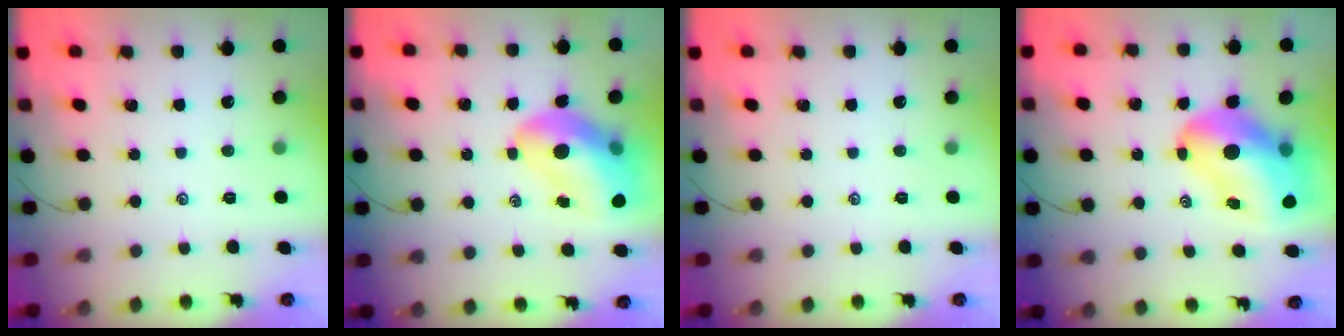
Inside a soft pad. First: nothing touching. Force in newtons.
{"total": 15.4, "press": 14.8, "slide": 4.2}
{"total": 0.0}
{"total": 16.8, "press": 16.0, "slide": 5.0}